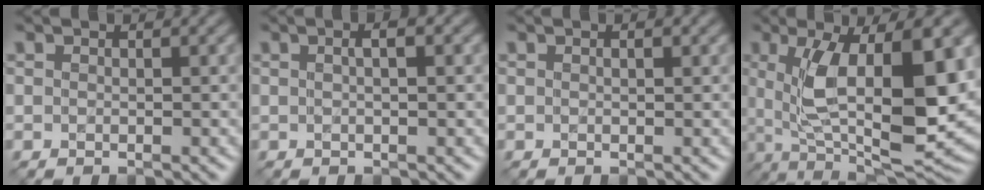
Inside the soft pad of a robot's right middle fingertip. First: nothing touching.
{"total": 1.8, "force": [0.5, 0.4, 1.6], "torque": [-0.020, -0.007, 0.005]}
{"total": 0.6, "force": [0.2, 0.2, 0.6], "torque": [-0.008, 0.001, 0.004]}
{"total": 12.5, "force": [1.1, 4.9, 11.4], "torque": [-0.187, -0.017, 0.023]}